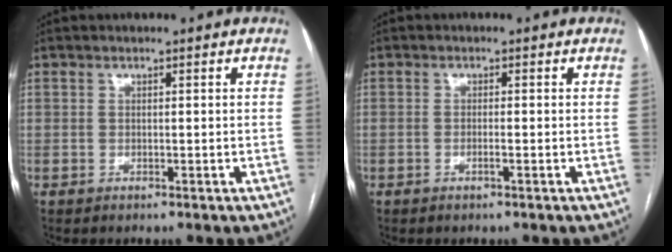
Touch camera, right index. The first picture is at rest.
{"total": 0.9, "force": [-0.4, 0.0, 0.8], "torque": [-0.018, 0.000, -0.007]}